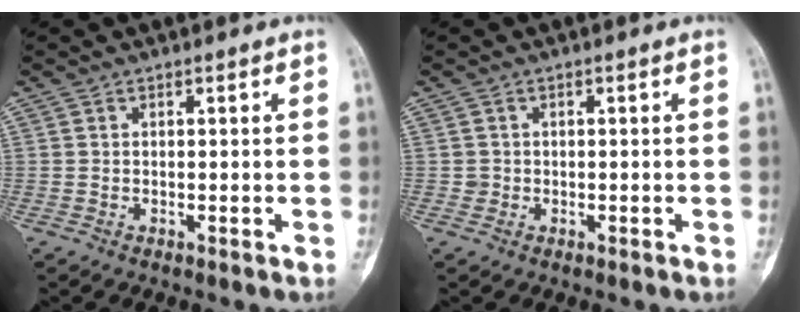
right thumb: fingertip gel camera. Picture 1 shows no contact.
{"total": 0.9, "force": [-0.2, 0.9, -0.1], "torque": [0.006, 0.006, -0.006]}